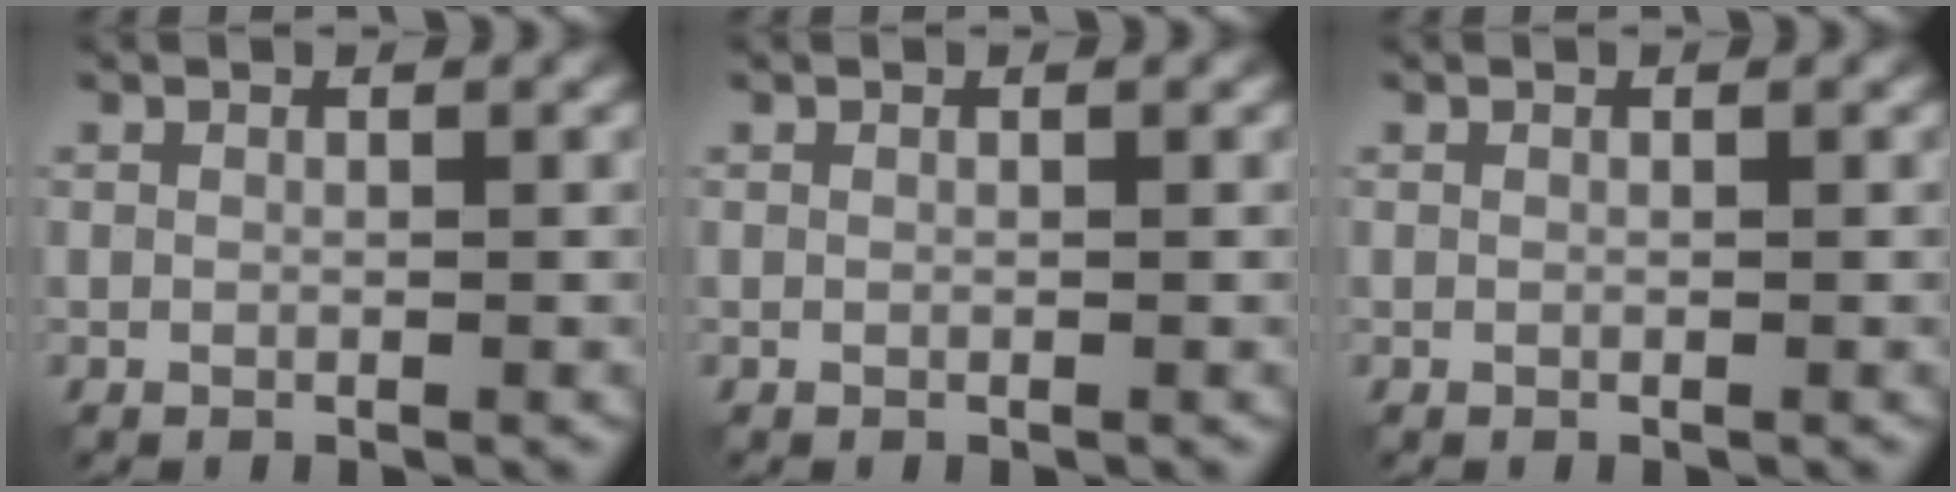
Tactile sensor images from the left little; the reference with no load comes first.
{"total": 0.0}
{"total": 0.0}